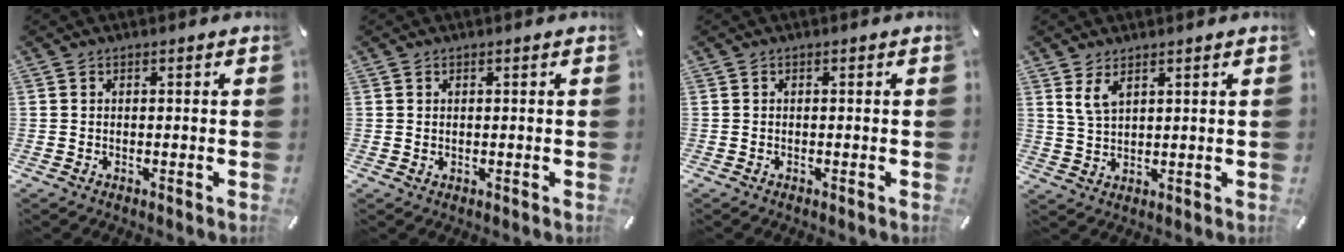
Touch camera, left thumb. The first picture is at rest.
{"total": 0.6, "force": [0.4, 0.2, 0.3], "torque": [-0.005, -0.001, 0.008]}
{"total": 0.0}
{"total": 4.6, "force": [2.9, 2.1, 2.9], "torque": [-0.071, -0.005, 0.052]}